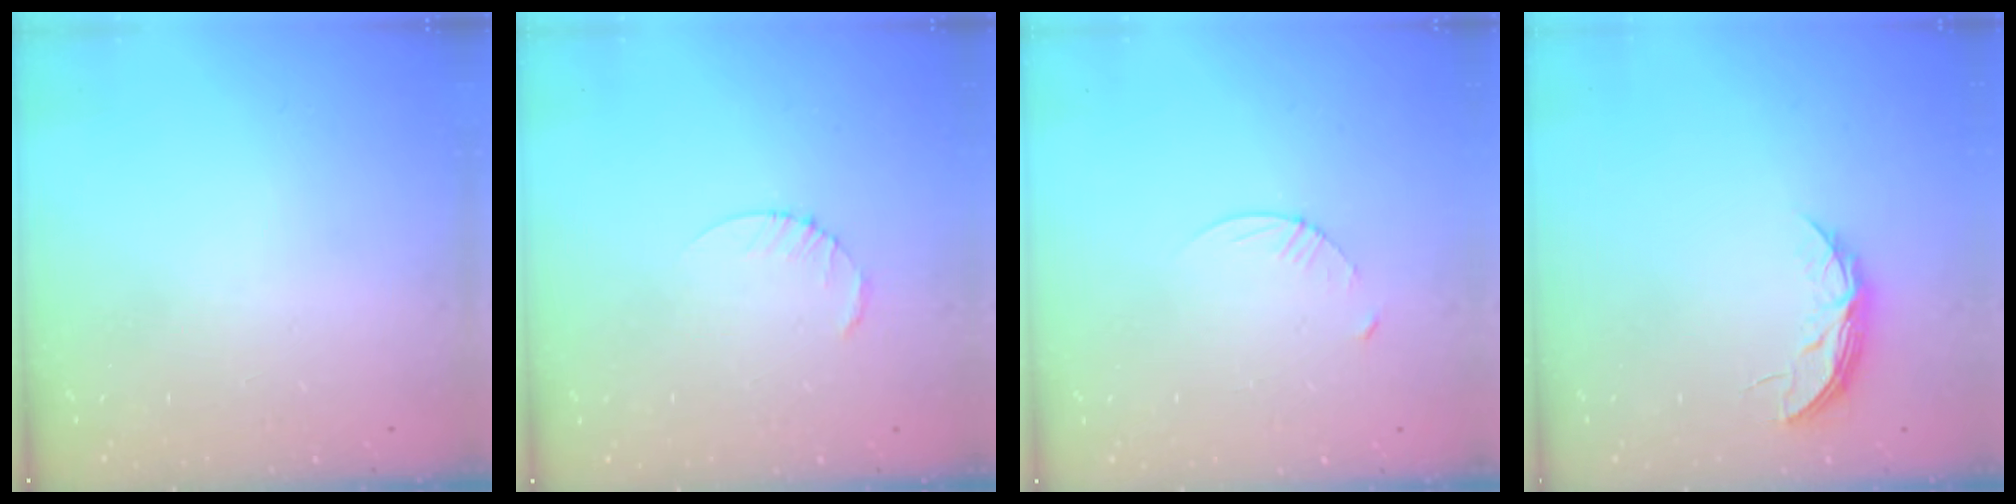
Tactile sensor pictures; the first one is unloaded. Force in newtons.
{"total": 2.5, "press": 2.5, "slide": 0.3}
{"total": 3.8, "press": 3.8, "slide": 0.5}
{"total": 5.5, "press": 5.5, "slide": 0.5}